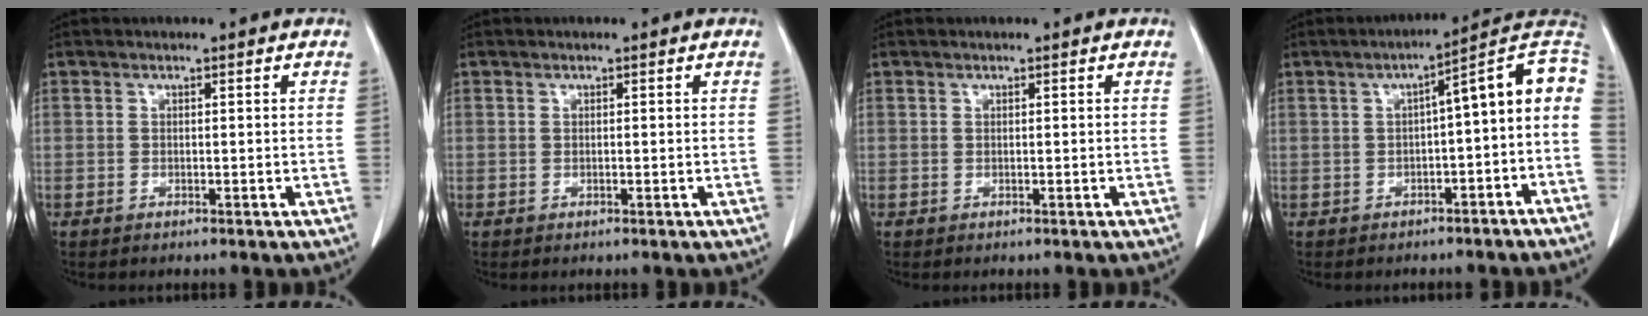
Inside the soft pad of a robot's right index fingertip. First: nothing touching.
{"total": 0.0}
{"total": 0.0}
{"total": 11.4, "force": [-1.6, 2.6, 11.0], "torque": [-0.143, 0.042, -0.023]}